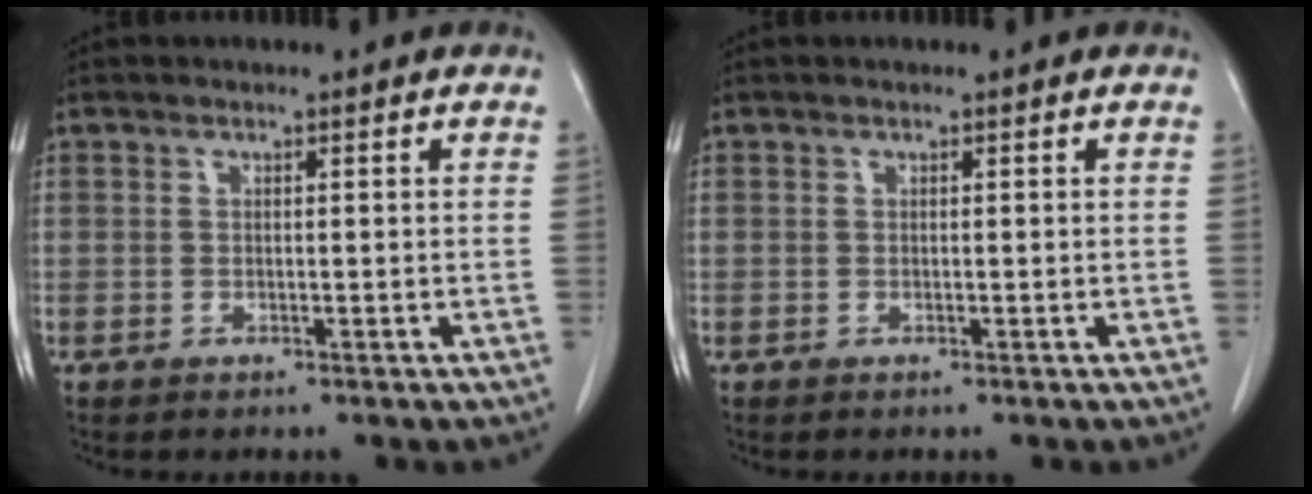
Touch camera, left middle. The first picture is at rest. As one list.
[{"total": 0.0}]